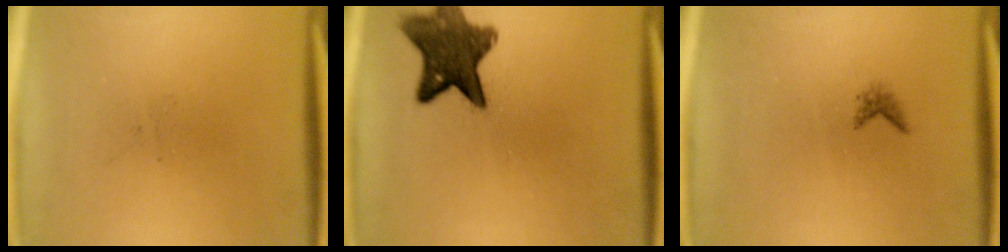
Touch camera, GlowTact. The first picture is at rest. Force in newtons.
{"total": 10.1}
{"total": 0.9}